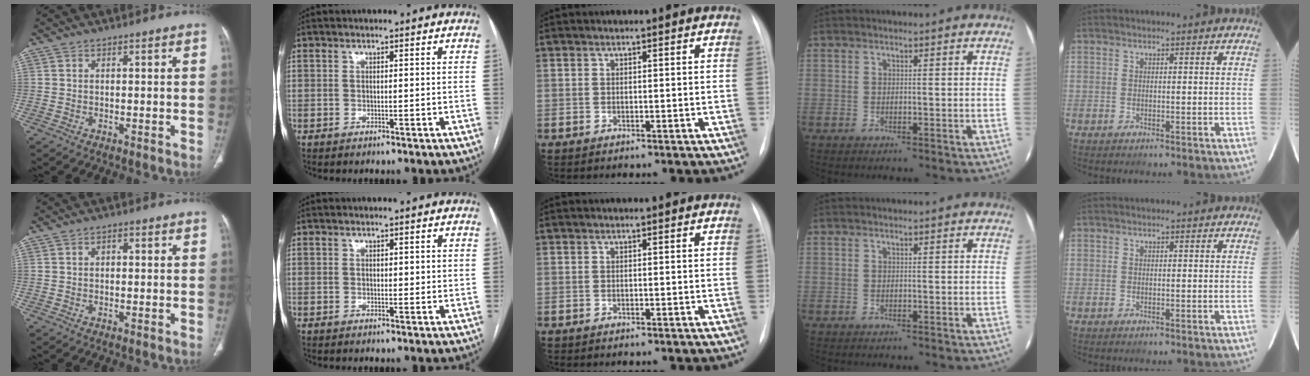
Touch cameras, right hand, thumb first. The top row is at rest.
{"thumb": {"total": 1.2, "force": [0.2, 0.8, 0.8], "torque": [-0.009, 0.005, 0.001]}, "index": {"total": 1.4, "force": [0.5, 0.7, 1.1], "torque": [-0.011, -0.001, 0.006]}}